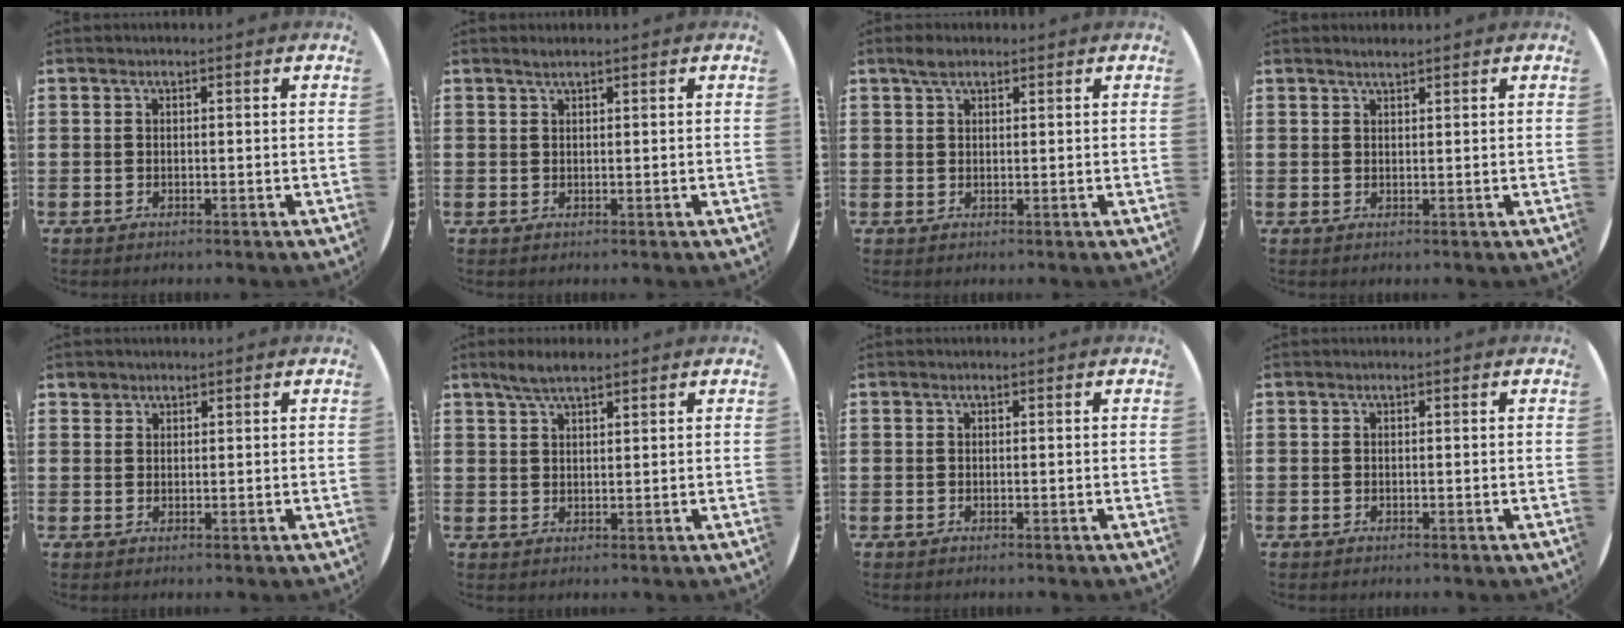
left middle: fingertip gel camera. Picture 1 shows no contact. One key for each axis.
{"total": 0.9, "fx": 0.8, "fy": -0.1, "fz": 0.4, "tx": -0.009, "ty": 0.000, "tz": 0.015}
{"total": 2.1, "fx": 1.6, "fy": 0.9, "fz": 1.1, "tx": -0.016, "ty": 0.002, "tz": 0.027}
{"total": 1.2, "fx": 1.1, "fy": 0.0, "fz": 0.4, "tx": -0.007, "ty": 0.001, "tz": 0.021}
{"total": 1.4, "fx": 1.2, "fy": 0.7, "fz": 0.0, "tx": 0.006, "ty": -0.002, "tz": 0.024}
{"total": 3.3, "fx": 2.6, "fy": 0.8, "fz": 1.7, "tx": -0.039, "ty": 0.005, "tz": 0.048}
{"total": 0.0}
{"total": 0.0}